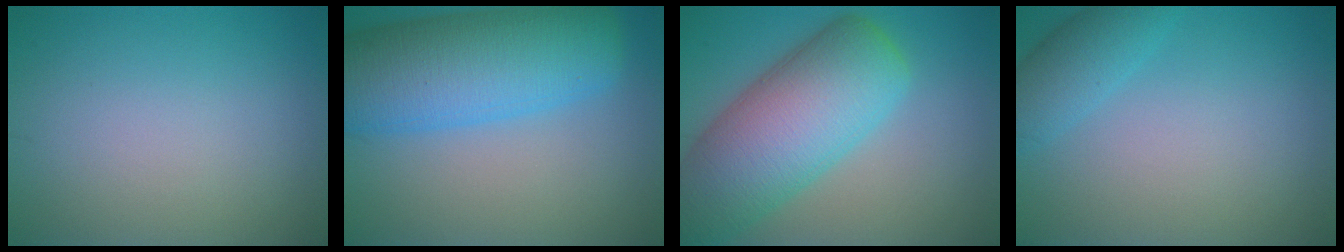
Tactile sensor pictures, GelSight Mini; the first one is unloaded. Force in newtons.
{"total": 11.4, "press": 11.4, "slide": 0.6}
{"total": 11.2, "press": 11.2, "slide": 0.6}
{"total": 3.0, "press": 3.0, "slide": 0.1}